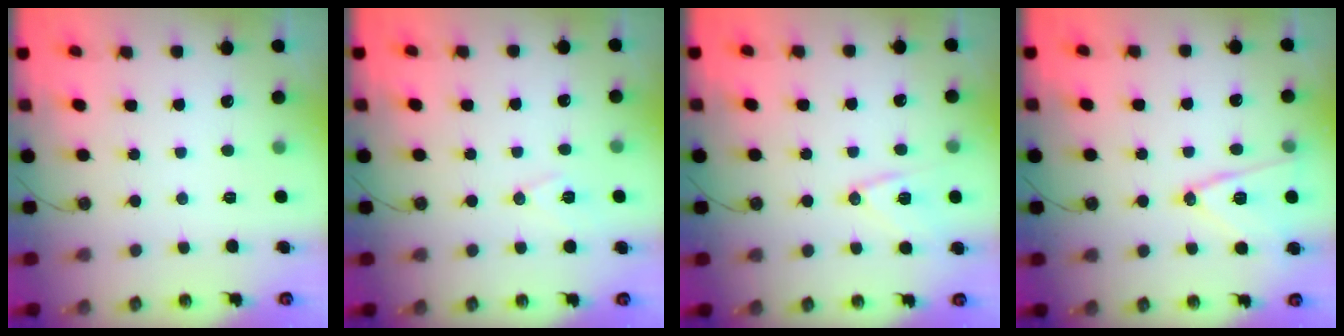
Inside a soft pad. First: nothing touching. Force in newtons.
{"total": 7.5, "press": 6.6, "slide": 3.7}
{"total": 11.7, "press": 11.6, "slide": 0.6}
{"total": 13.0, "press": 12.7, "slide": 2.8}